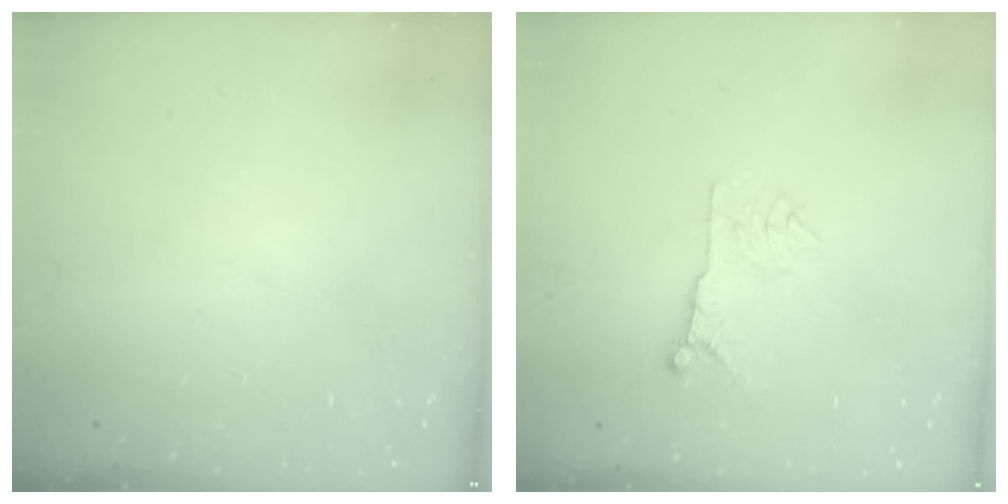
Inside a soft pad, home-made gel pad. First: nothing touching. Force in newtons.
{"total": 7.2, "press": 7.2, "slide": 0.5}